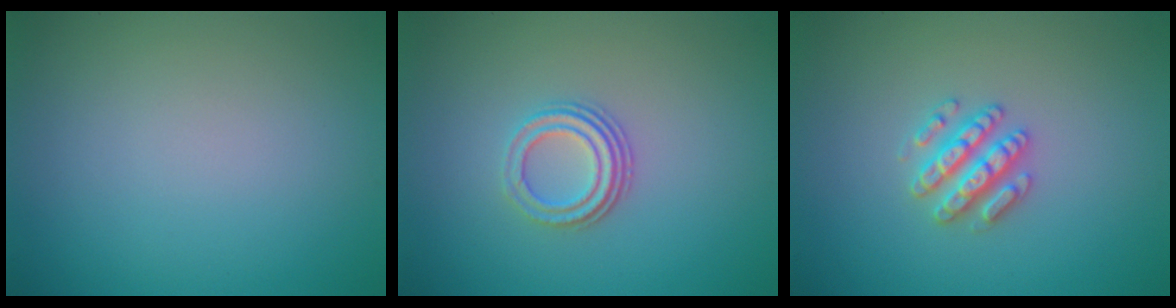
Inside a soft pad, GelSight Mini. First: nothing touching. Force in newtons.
{"total": 2.9, "press": 2.2, "slide": 2.0}
{"total": 2.9, "press": 2.8, "slide": 0.5}